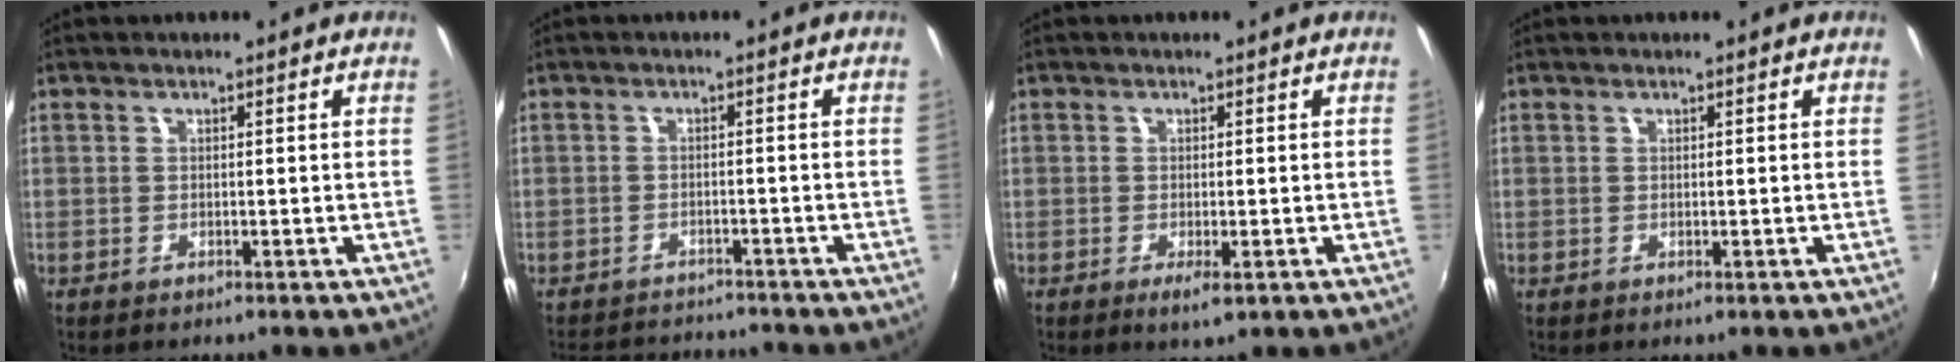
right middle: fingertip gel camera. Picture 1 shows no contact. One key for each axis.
{"total": 8.1, "fx": -7.5, "fy": 2.2, "fz": 2.0, "tx": -0.059, "ty": 0.013, "tz": -0.112}
{"total": 2.4, "fx": -0.9, "fy": 0.3, "fz": 2.1, "tx": -0.041, "ty": -0.009, "tz": -0.013}
{"total": 0.0}